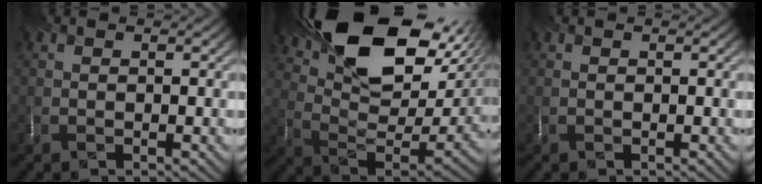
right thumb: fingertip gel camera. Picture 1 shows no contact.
{"total": 18.8, "force": [10.4, 8.6, 13.0], "torque": [-0.236, 0.014, 0.183]}
{"total": 0.0}